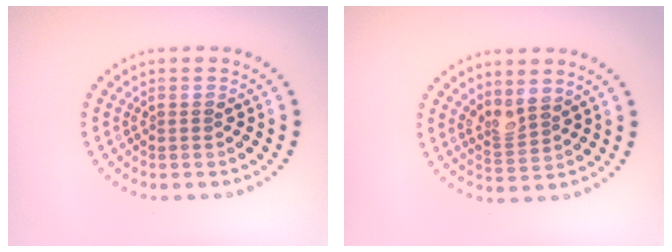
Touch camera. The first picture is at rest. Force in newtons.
{"total": 2.2, "press": 1.6, "slide": 1.4}